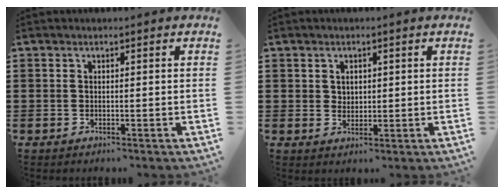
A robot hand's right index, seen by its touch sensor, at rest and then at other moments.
{"total": 1.6, "force": [0.8, 1.3, 0.3], "torque": [-0.010, 0.008, 0.014]}